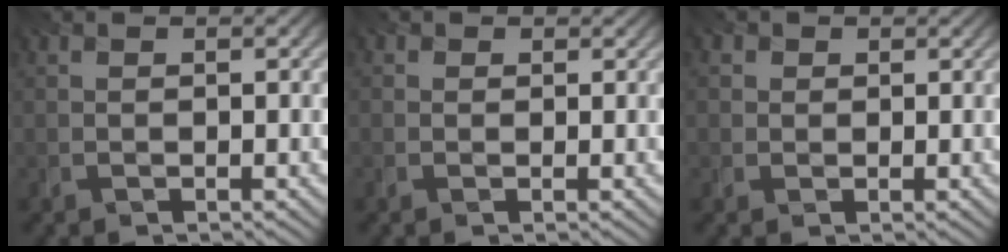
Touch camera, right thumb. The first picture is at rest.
{"total": 0.6, "force": [0.2, 0.6, -0.1], "torque": [0.004, -0.004, 0.000]}
{"total": 1.9, "force": [0.8, 1.7, 0.2], "torque": [-0.006, -0.002, 0.007]}